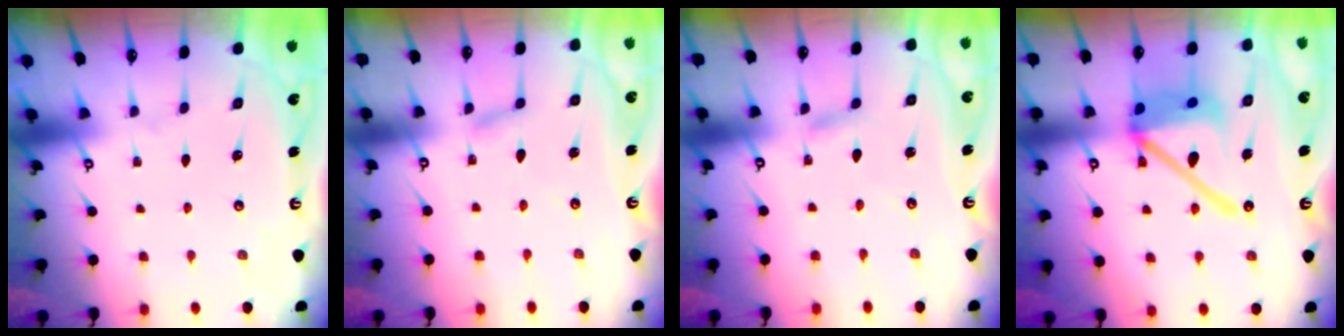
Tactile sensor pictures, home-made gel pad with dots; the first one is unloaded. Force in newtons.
{"total": 2.8, "press": 2.8, "slide": 0.3}
{"total": 2.5, "press": 2.5, "slide": 0.3}
{"total": 17.7, "press": 17.6, "slide": 2.2}